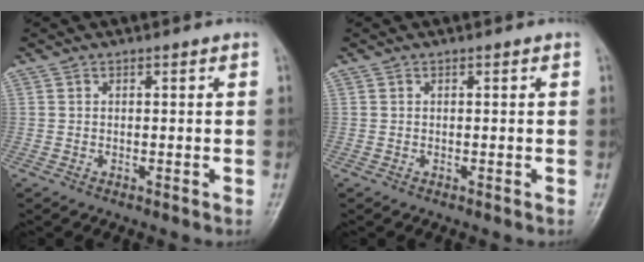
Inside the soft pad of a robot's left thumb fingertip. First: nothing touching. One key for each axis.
{"total": 0.0}